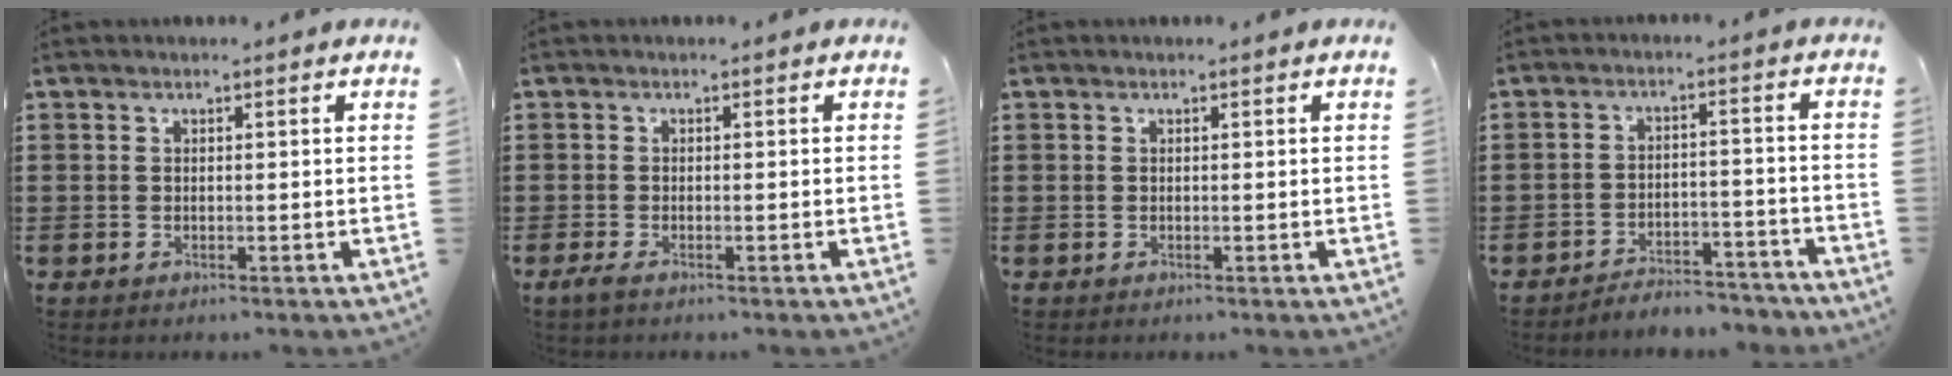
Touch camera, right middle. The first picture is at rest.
{"total": 1.1, "force": [-0.7, 0.4, 0.8], "torque": [-0.023, -0.003, -0.017]}
{"total": 0.0}
{"total": 4.6, "force": [-4.5, 0.5, 0.2], "torque": [-0.007, 0.009, -0.097]}